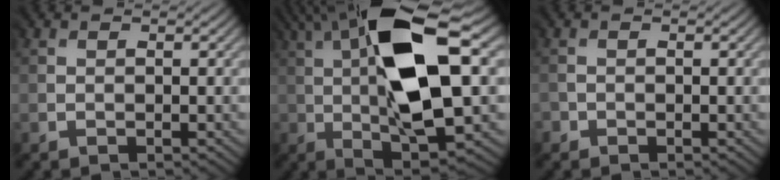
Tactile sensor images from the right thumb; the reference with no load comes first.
{"total": 15.0, "force": [3.1, 4.7, 13.9], "torque": [-0.248, 0.019, 0.043]}
{"total": 0.8, "force": [-0.7, 0.3, -0.3], "torque": [0.006, 0.000, -0.016]}